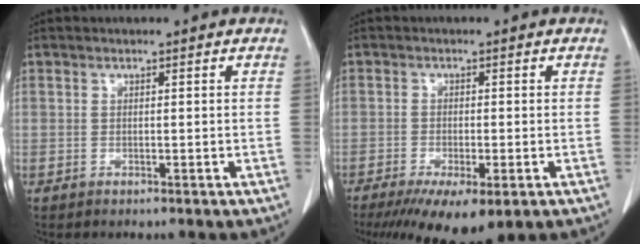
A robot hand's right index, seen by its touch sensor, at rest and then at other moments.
{"total": 10.6, "force": [-6.7, 2.2, 7.9], "torque": [-0.119, -0.024, -0.104]}